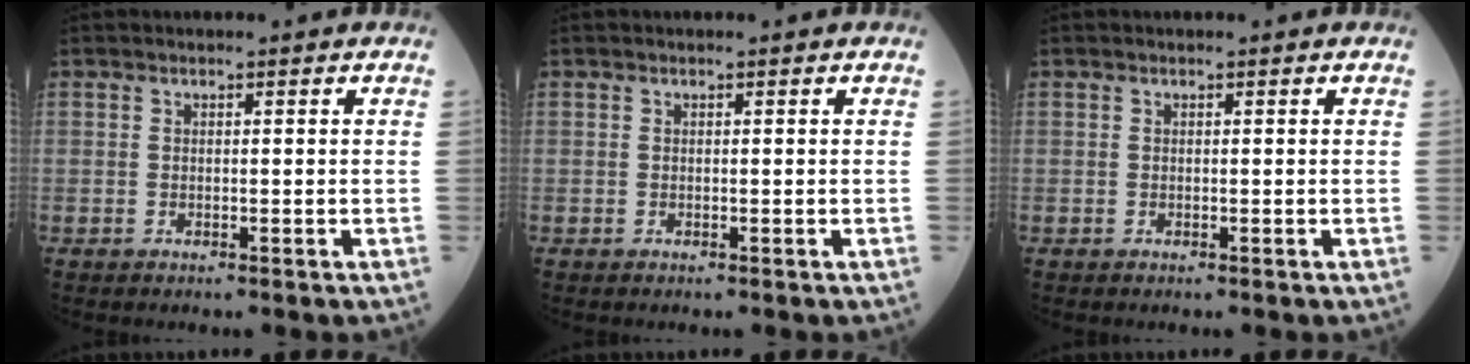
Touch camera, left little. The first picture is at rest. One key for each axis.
{"total": 0.0}
{"total": 0.0}